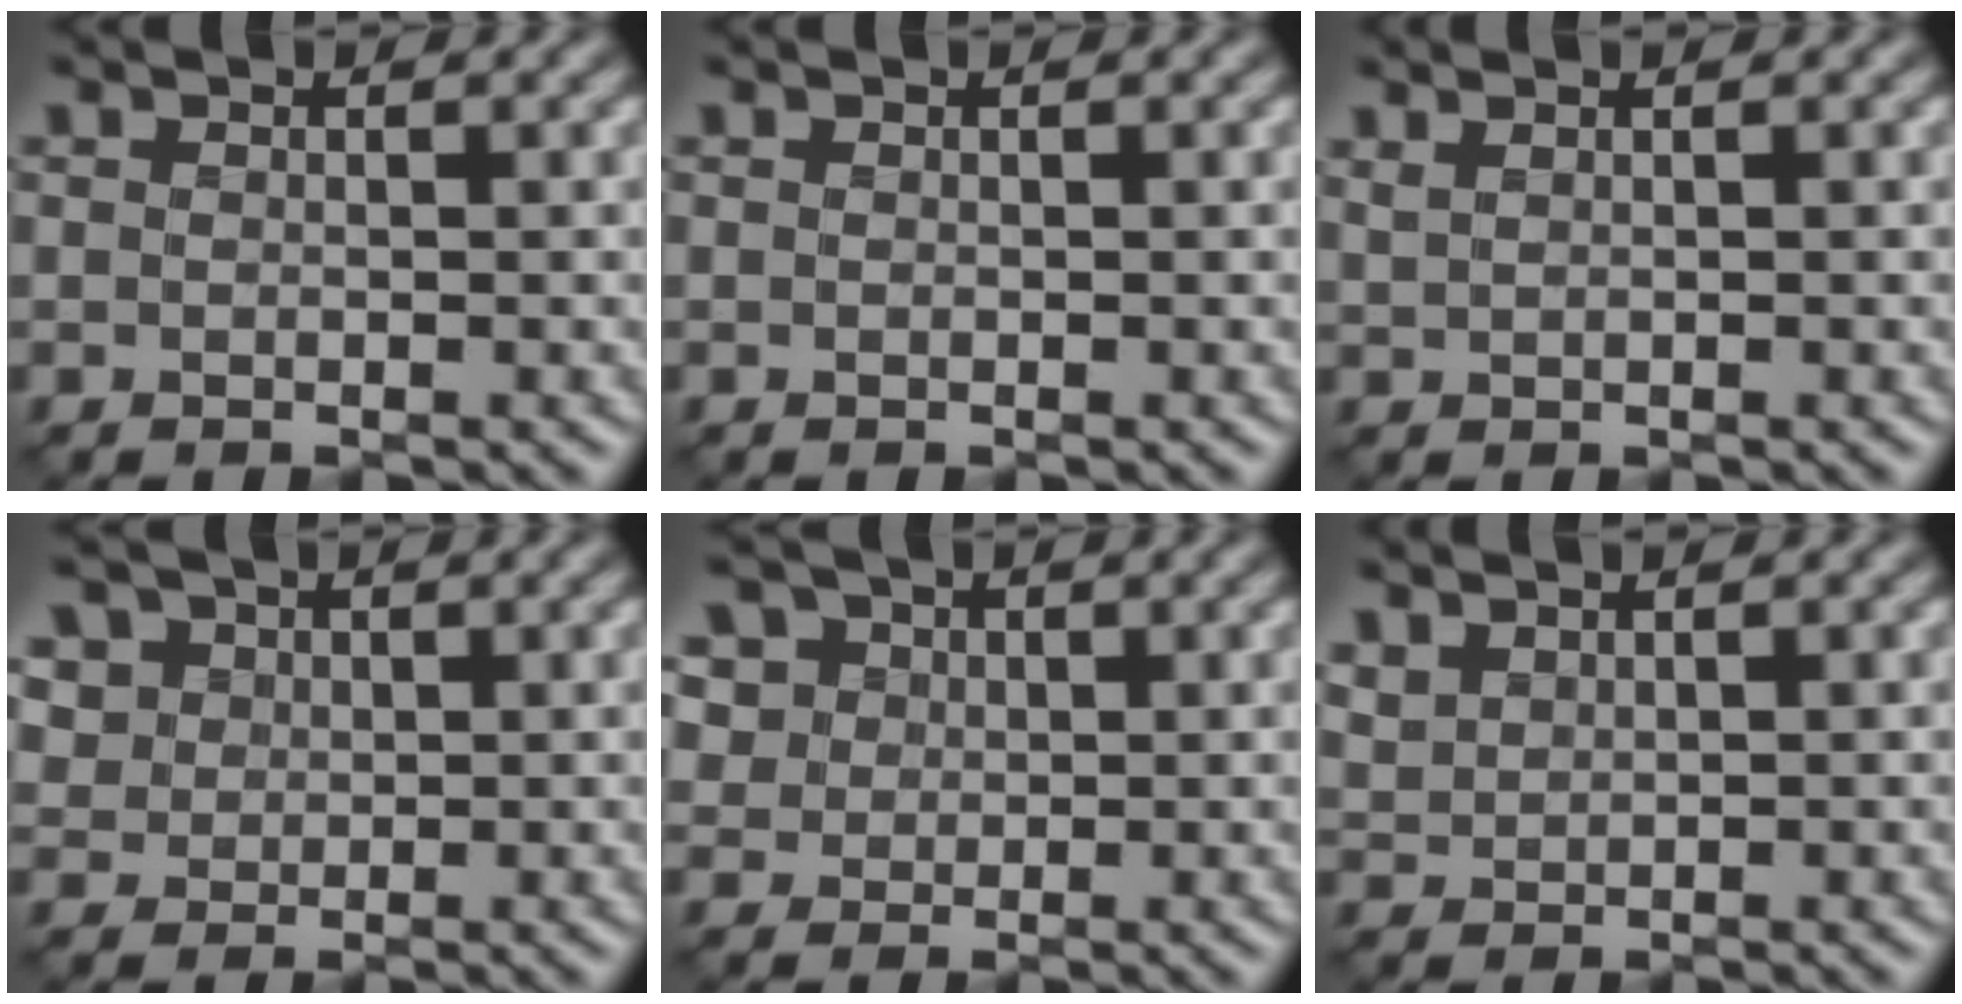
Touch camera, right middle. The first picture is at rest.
{"total": 0.0}
{"total": 1.3, "force": [1.0, 0.5, 0.7], "torque": [-0.008, -0.002, 0.015]}
{"total": 5.0, "force": [2.4, 4.0, 1.8], "torque": [-0.056, 0.004, 0.037]}
{"total": 7.0, "force": [3.5, 5.4, 2.7], "torque": [-0.068, 0.013, 0.045]}
{"total": 1.7, "force": [1.2, 1.1, 0.7], "torque": [-0.022, 0.002, 0.030]}